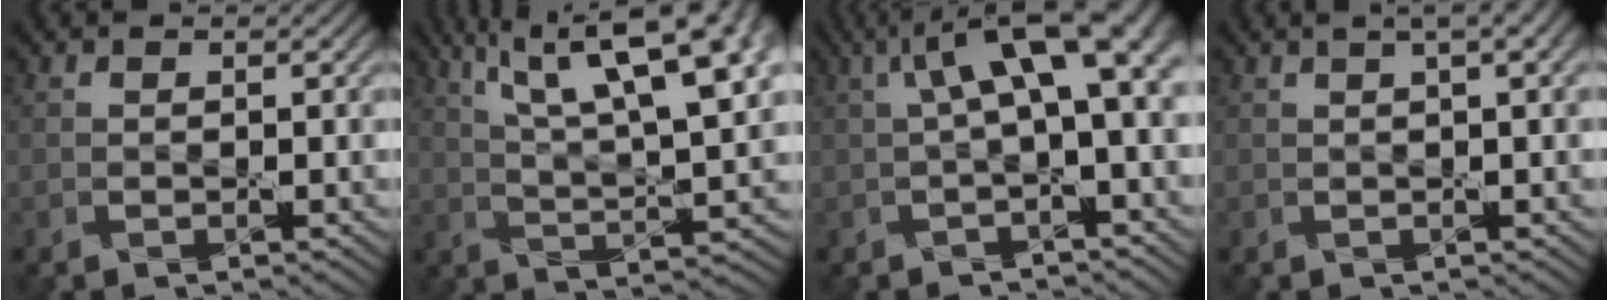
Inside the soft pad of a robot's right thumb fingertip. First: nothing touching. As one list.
[{"total": 16.9, "force": [8.5, 5.3, 13.6], "torque": [-0.228, 0.025, 0.133]}, {"total": 8.7, "force": [1.7, 2.8, 8.1], "torque": [-0.136, 0.017, 0.027]}, {"total": 3.3, "force": [1.5, 0.8, 2.9], "torque": [-0.042, 0.009, 0.015]}]